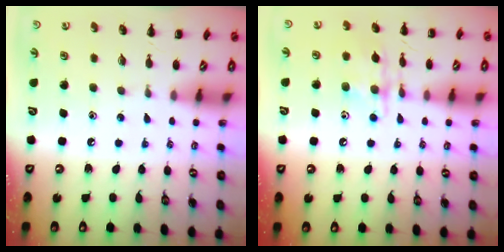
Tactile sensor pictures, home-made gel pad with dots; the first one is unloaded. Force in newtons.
{"total": 10.8, "press": 10.7, "slide": 0.7}